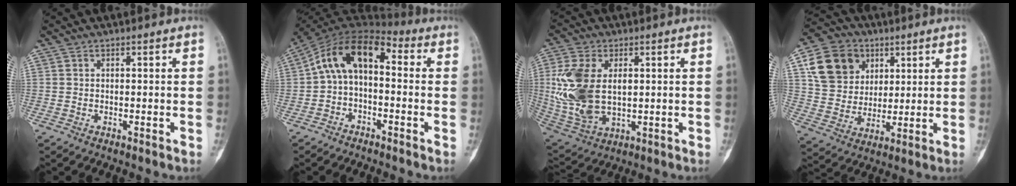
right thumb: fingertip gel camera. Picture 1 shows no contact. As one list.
[{"total": 11.4, "force": [0.3, 6.7, 9.3], "torque": [-0.149, 0.050, -0.010]}, {"total": 16.2, "force": [1.4, 9.9, 12.8], "torque": [-0.268, -0.008, 0.040]}, {"total": 14.5, "force": [5.7, 11.9, 6.0], "torque": [-0.084, -0.004, 0.104]}]